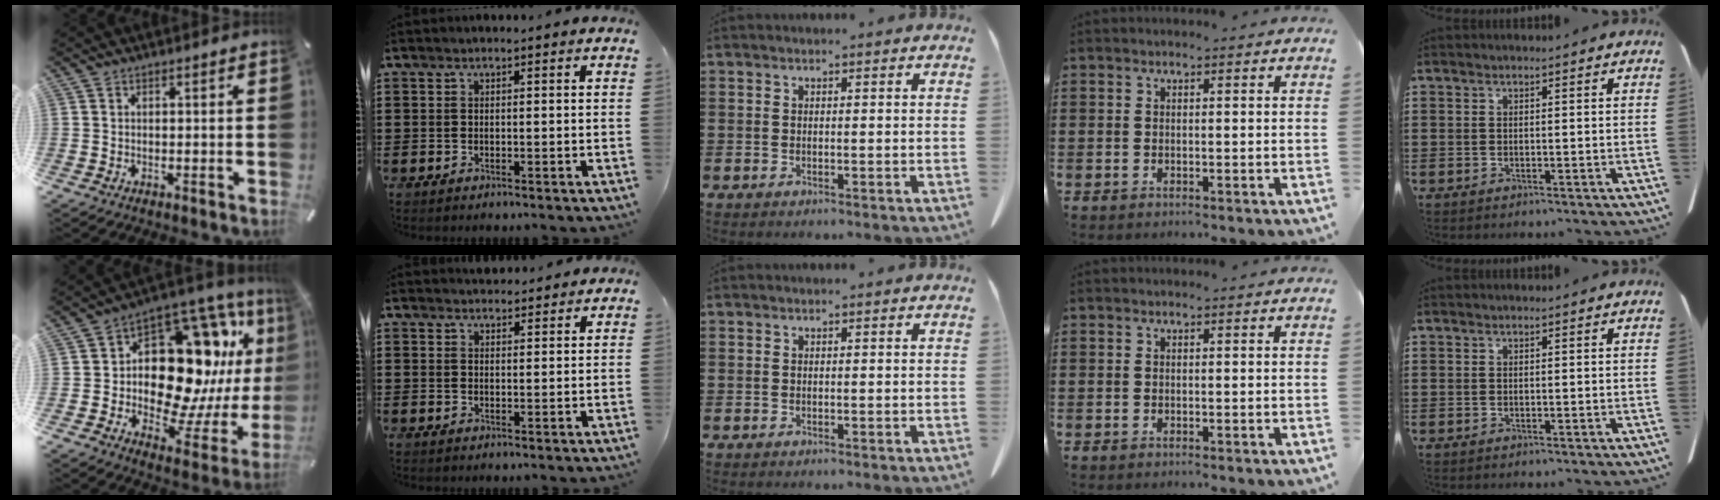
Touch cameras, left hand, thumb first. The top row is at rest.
{"thumb": {"total": 21.5, "force": [5.3, 13.5, 15.9], "torque": [-0.244, -0.063, 0.098]}, "index": {"total": 2.2, "force": [2.0, 0.7, -0.1], "torque": [0.006, -0.002, 0.038]}}